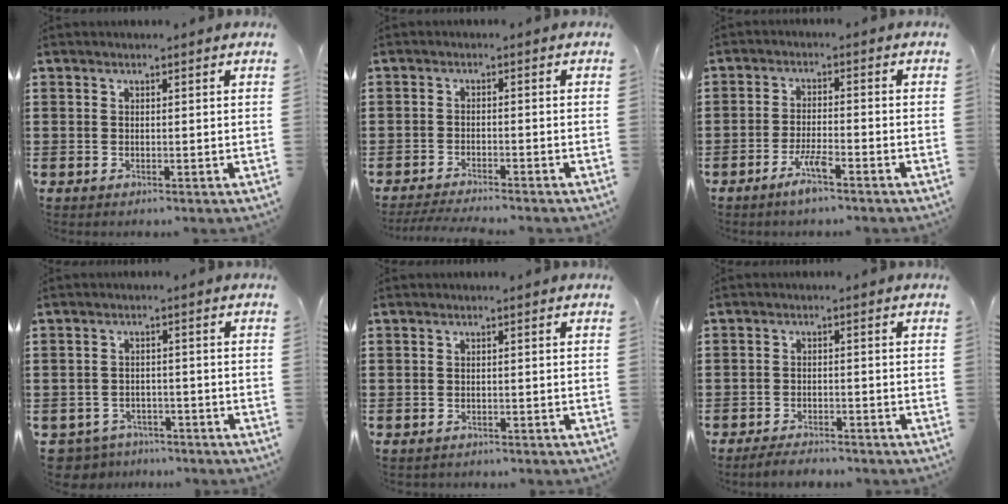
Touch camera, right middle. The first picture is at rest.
{"total": 2.6, "force": [-2.6, 0.0, 0.6], "torque": [-0.018, -0.002, -0.054]}
{"total": 4.1, "force": [-2.8, 0.5, 3.0], "torque": [-0.064, 0.000, -0.055]}
{"total": 3.0, "force": [-2.9, 0.7, -0.2], "torque": [-0.015, -0.003, -0.067]}
{"total": 0.6, "force": [-0.6, 0.1, 0.0], "torque": [-0.003, -0.001, -0.013]}
{"total": 2.7, "force": [-2.7, 0.3, 0.2], "torque": [-0.009, 0.001, -0.056]}